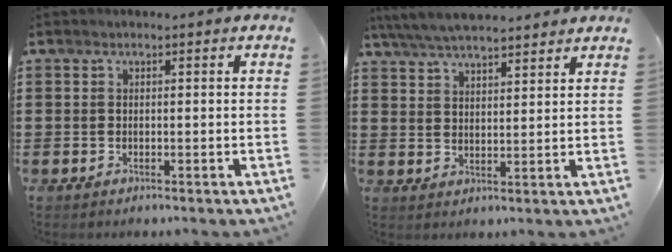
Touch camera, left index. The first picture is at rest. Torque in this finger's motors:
{"motor_torque": [1.04, -1.10, 0.52, 0.20]}